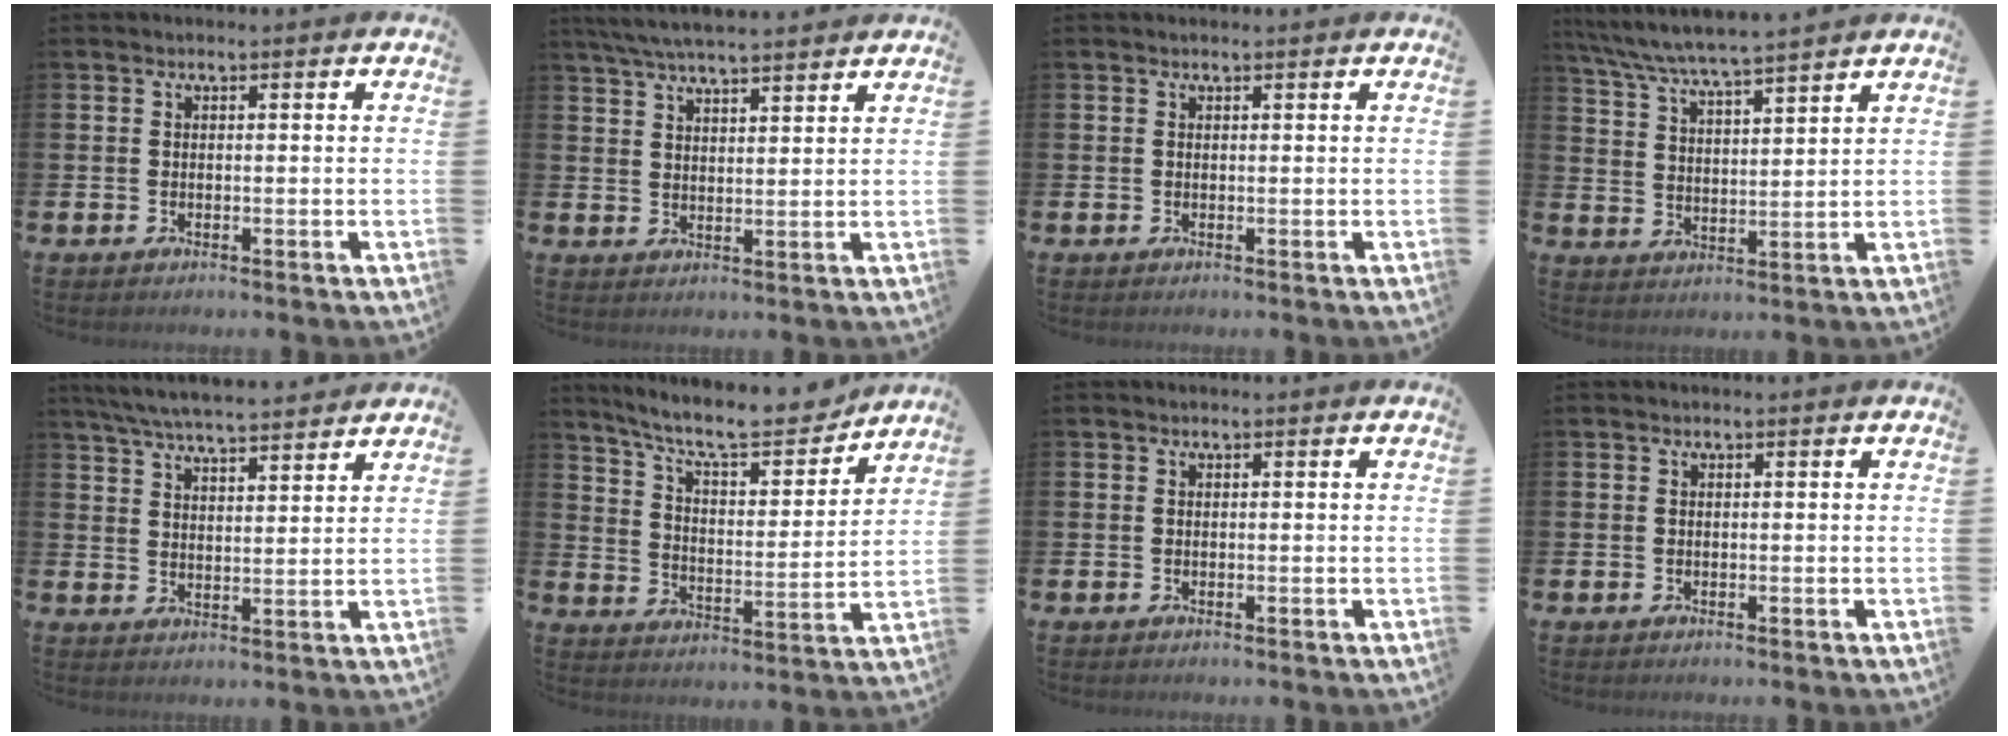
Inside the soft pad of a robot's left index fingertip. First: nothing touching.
{"total": 5.6, "force": [5.3, 0.4, 1.6], "torque": [-0.043, -0.021, 0.097]}
{"total": 0.0}
{"total": 6.4, "force": [6.2, -0.1, 1.6], "torque": [-0.057, -0.036, 0.109]}
{"total": 6.0, "force": [5.9, 0.2, 1.4], "torque": [-0.049, -0.031, 0.106]}
{"total": 10.8, "force": [9.7, 2.2, 4.1], "torque": [-0.107, -0.063, 0.167]}
{"total": 0.0}
{"total": 0.0}